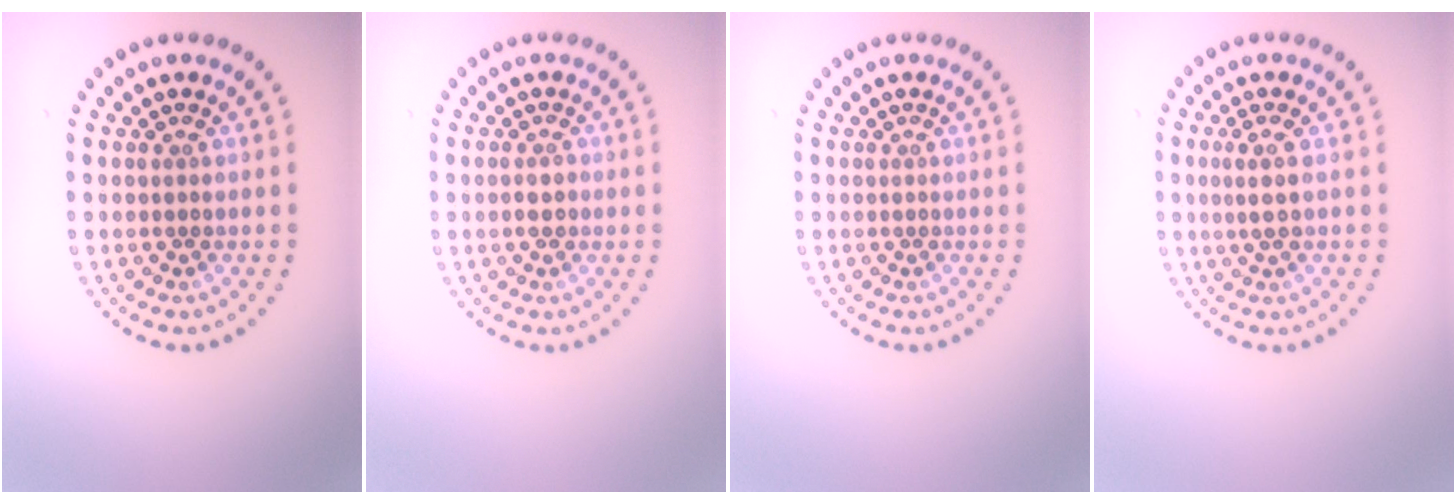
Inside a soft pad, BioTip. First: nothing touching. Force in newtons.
{"total": 1.1, "press": 1.0, "slide": 0.2}
{"total": 0.0}
{"total": 2.0, "press": 1.4, "slide": 1.3}